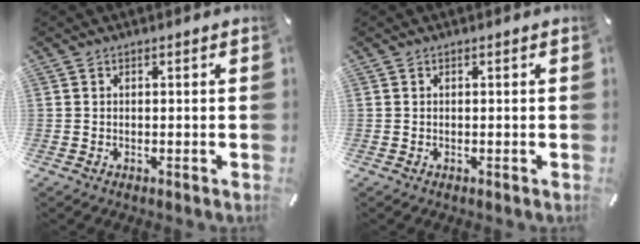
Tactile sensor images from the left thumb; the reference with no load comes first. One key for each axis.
{"total": 0.0}